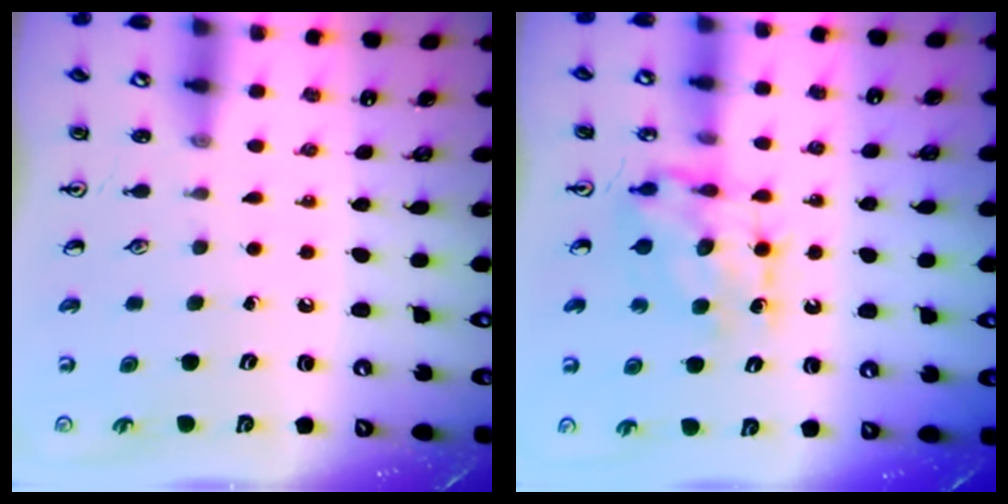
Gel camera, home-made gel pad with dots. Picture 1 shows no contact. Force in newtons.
{"total": 7.5, "press": 7.5, "slide": 0.5}